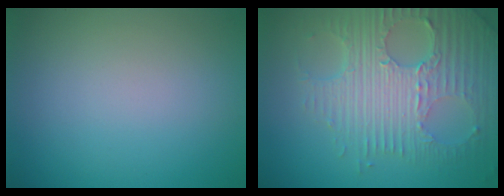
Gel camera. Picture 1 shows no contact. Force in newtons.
{"total": 8.0, "press": 5.7, "slide": 5.6}